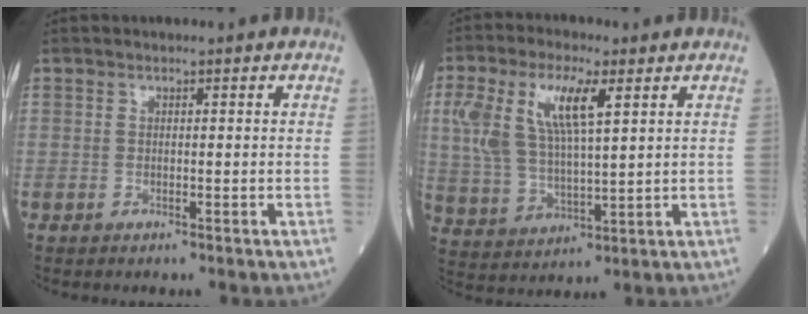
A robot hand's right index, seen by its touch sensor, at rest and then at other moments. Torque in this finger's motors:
{"motor_torque": [0.44, 0.19, 0.29, 0.15]}